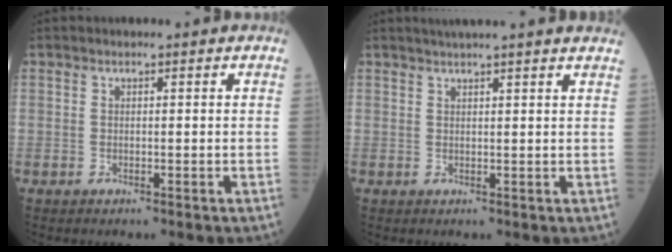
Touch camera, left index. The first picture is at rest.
{"total": 8.5, "force": [7.5, -0.4, 4.0], "torque": [-0.057, 0.027, 0.081]}